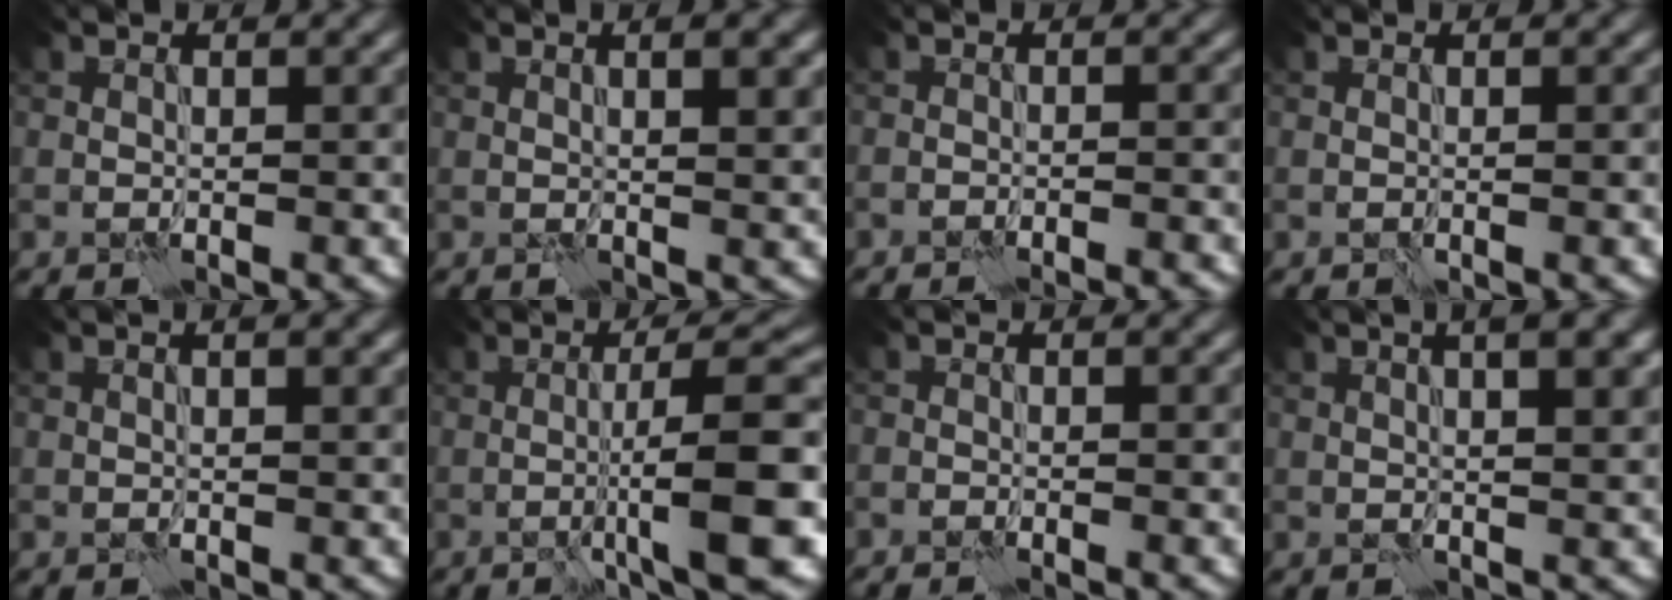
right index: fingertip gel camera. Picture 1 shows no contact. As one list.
[{"total": 4.0, "force": [1.5, 1.3, 3.4], "torque": [-0.027, 0.012, 0.007]}, {"total": 2.9, "force": [-2.9, 0.4, 0.5], "torque": [0.004, 0.014, -0.037]}, {"total": 0.7, "force": [-0.1, 0.1, 0.6], "torque": [-0.008, -0.002, -0.003]}, {"total": 2.1, "force": [1.2, 0.5, 1.7], "torque": [-0.017, -0.007, 0.010]}, {"total": 8.7, "force": [-1.6, 1.3, 8.5], "torque": [-0.108, 0.017, -0.031]}, {"total": 1.4, "force": [-1.4, 0.1, 0.3], "torque": [-0.006, 0.007, -0.021]}, {"total": 6.7, "force": [3.2, 2.7, 5.3], "torque": [-0.030, 0.035, 0.017]}]